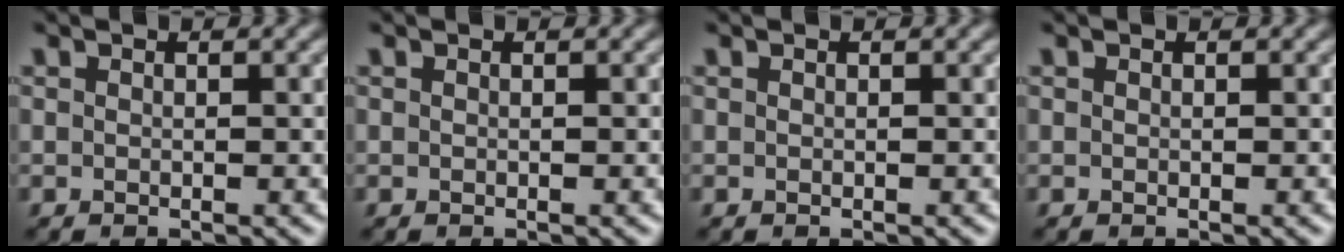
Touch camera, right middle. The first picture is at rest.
{"total": 0.0}
{"total": 0.0}
{"total": 0.0}